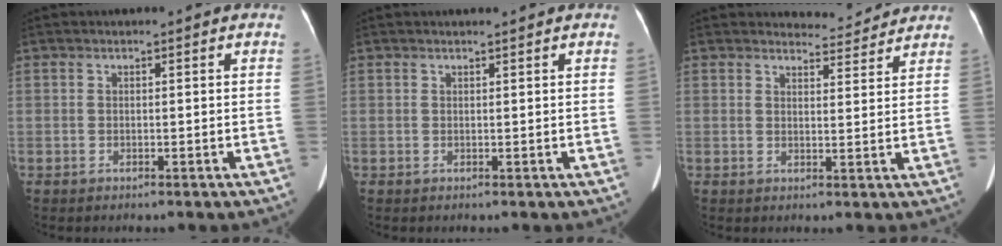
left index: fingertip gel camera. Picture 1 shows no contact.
{"total": 0.6, "force": [0.5, -0.1, 0.2], "torque": [-0.008, 0.001, 0.010]}
{"total": 3.9, "force": [3.8, 0.3, -0.8], "torque": [0.002, -0.005, 0.051]}